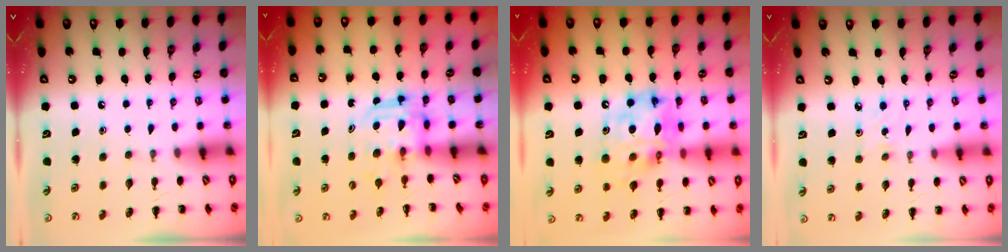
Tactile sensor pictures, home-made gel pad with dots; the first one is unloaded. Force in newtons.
{"total": 3.2, "press": 3.2, "slide": 0.2}
{"total": 15.5, "press": 14.9, "slide": 4.2}
{"total": 2.1, "press": 2.0, "slide": 0.7}